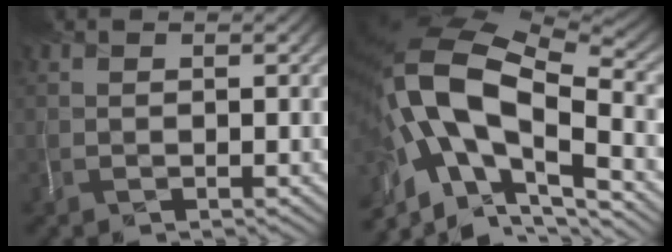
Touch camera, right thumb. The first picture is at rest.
{"total": 17.5, "force": [-3.6, 8.9, 14.6], "torque": [-0.300, -0.015, -0.052]}